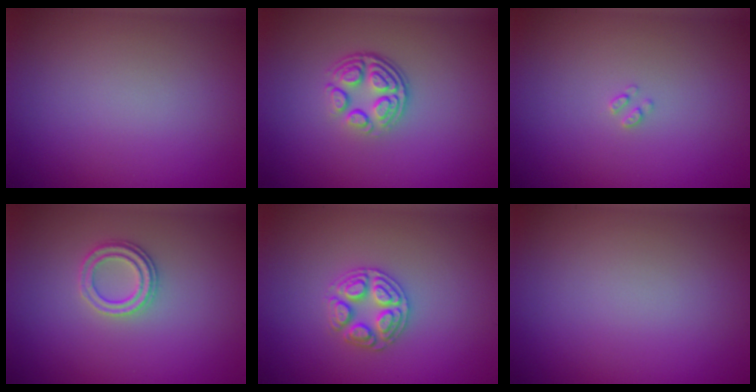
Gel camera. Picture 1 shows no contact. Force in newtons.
{"total": 4.0, "press": 2.7, "slide": 2.9}
{"total": 0.7, "press": 0.6, "slide": 0.1}
{"total": 2.3, "press": 2.1, "slide": 1.0}
{"total": 3.0, "press": 2.9, "slide": 0.4}
{"total": 0.0}